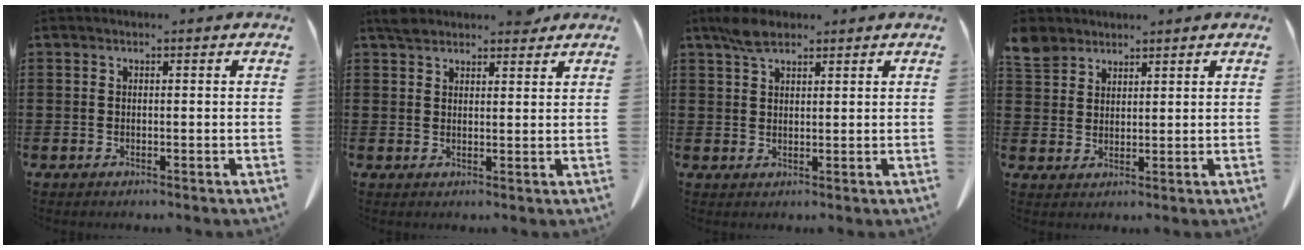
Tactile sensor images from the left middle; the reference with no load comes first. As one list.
[{"total": 3.8, "force": [3.4, 1.2, 1.2], "torque": [-0.025, -0.006, 0.064]}, {"total": 4.0, "force": [2.8, 1.5, 2.4], "torque": [-0.054, 0.004, 0.053]}, {"total": 3.9, "force": [3.3, 1.9, 0.6], "torque": [-0.026, -0.001, 0.065]}]